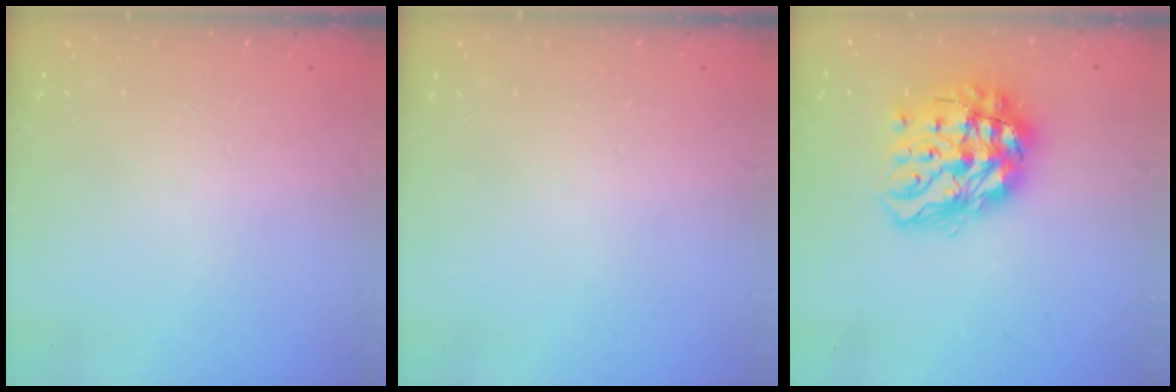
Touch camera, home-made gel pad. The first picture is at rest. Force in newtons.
{"total": 0.0}
{"total": 17.9, "press": 17.8, "slide": 1.8}